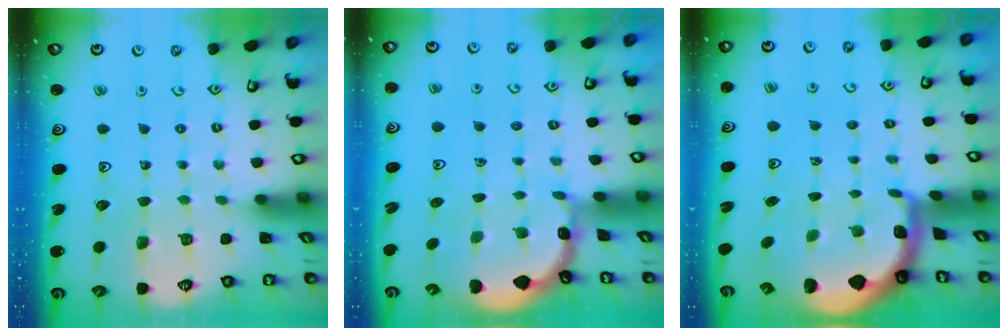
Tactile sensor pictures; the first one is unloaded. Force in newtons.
{"total": 1.6, "press": 1.5, "slide": 0.2}
{"total": 1.8, "press": 1.7, "slide": 0.4}